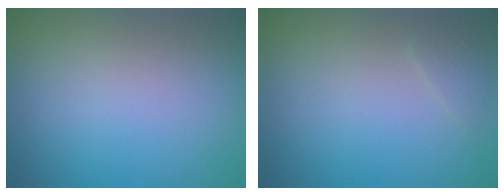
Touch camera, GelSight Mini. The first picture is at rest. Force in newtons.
{"total": 0.9, "press": 0.9, "slide": 0.0}